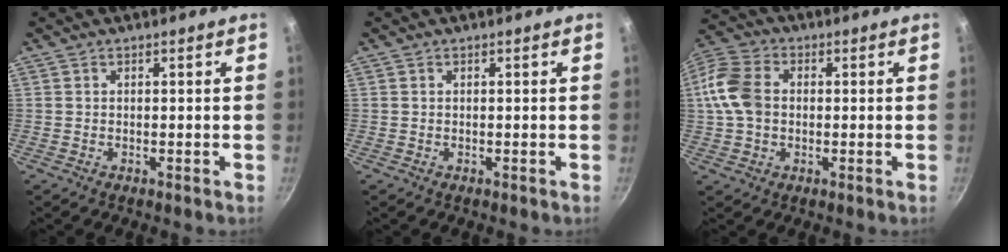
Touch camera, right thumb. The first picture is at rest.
{"total": 0.0}
{"total": 10.6, "force": [0.5, 7.7, 7.2], "torque": [-0.137, 0.019, -0.005]}